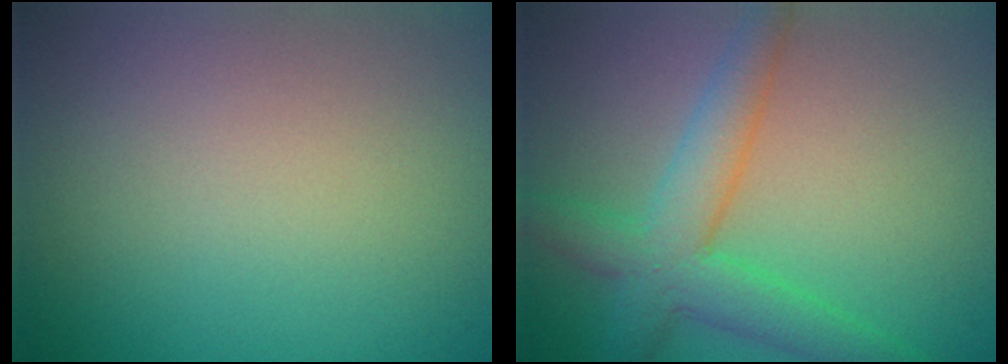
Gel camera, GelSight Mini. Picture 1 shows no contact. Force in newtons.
{"total": 5.1, "press": 5.1, "slide": 0.2}